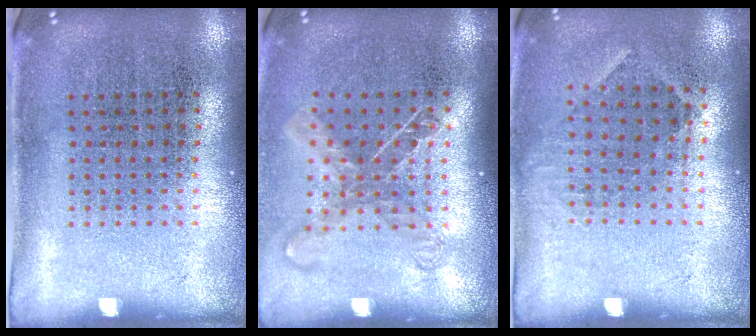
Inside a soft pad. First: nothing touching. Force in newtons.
{"total": 1.6, "press": 1.3, "slide": 1.0}
{"total": 0.9, "press": 0.8, "slide": 0.6}